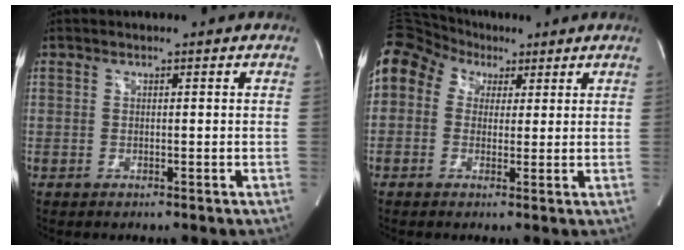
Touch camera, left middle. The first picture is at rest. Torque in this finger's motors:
{"motor_torque": [2.15, 0.01, 1.06, 0.21]}